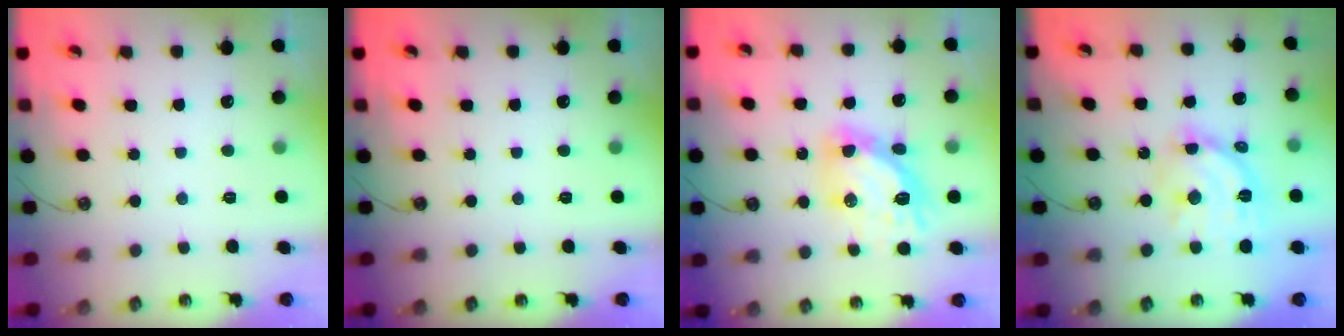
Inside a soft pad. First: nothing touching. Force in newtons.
{"total": 0.0}
{"total": 13.1, "press": 13.0, "slide": 1.4}
{"total": 14.2, "press": 14.2, "slide": 1.1}